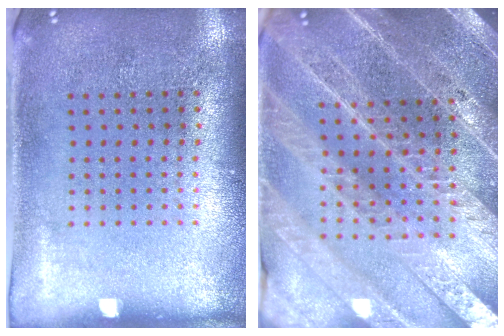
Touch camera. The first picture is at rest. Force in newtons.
{"total": 4.4, "press": 3.9, "slide": 2.0}